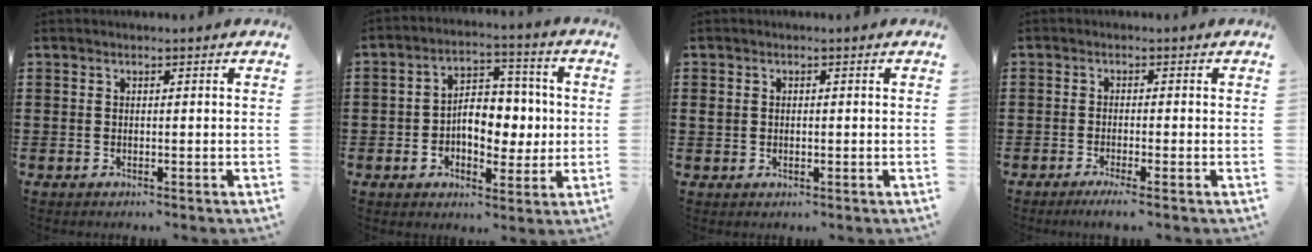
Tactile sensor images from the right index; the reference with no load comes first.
{"total": 7.9, "force": [-0.7, 5.5, 5.5], "torque": [-0.080, 0.007, -0.019]}
{"total": 0.9, "force": [0.0, 0.7, 0.6], "torque": [-0.013, 0.005, -0.001]}
{"total": 1.8, "force": [-1.3, -0.2, 1.3], "torque": [-0.028, -0.005, -0.026]}